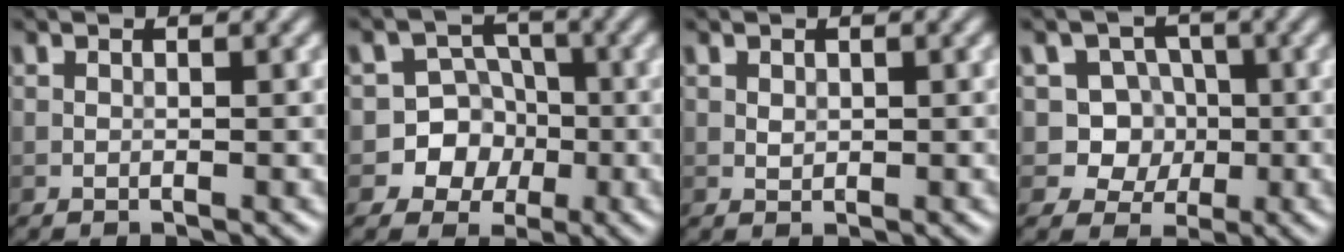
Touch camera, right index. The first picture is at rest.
{"total": 7.0, "force": [-2.1, 6.6, 1.2], "torque": [-0.001, 0.011, -0.060]}
{"total": 0.7, "force": [0.2, 0.5, 0.4], "torque": [-0.008, -0.002, 0.006]}
{"total": 5.2, "force": [0.0, 4.8, 1.9], "torque": [-0.010, 0.016, -0.012]}